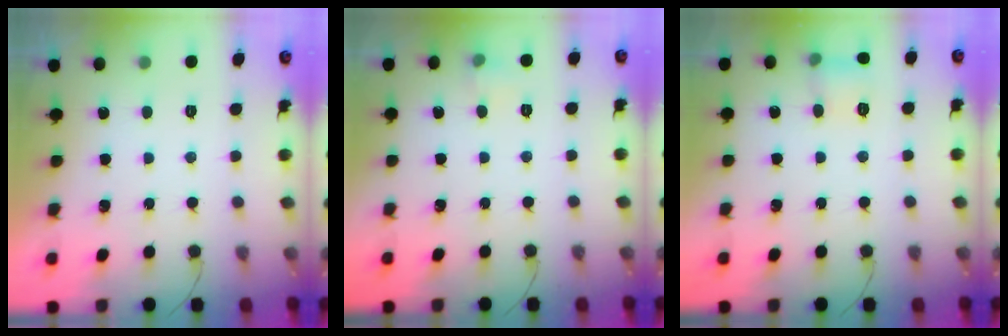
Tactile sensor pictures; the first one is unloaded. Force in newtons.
{"total": 3.7, "press": 3.6, "slide": 1.1}
{"total": 6.5, "press": 6.2, "slide": 1.9}